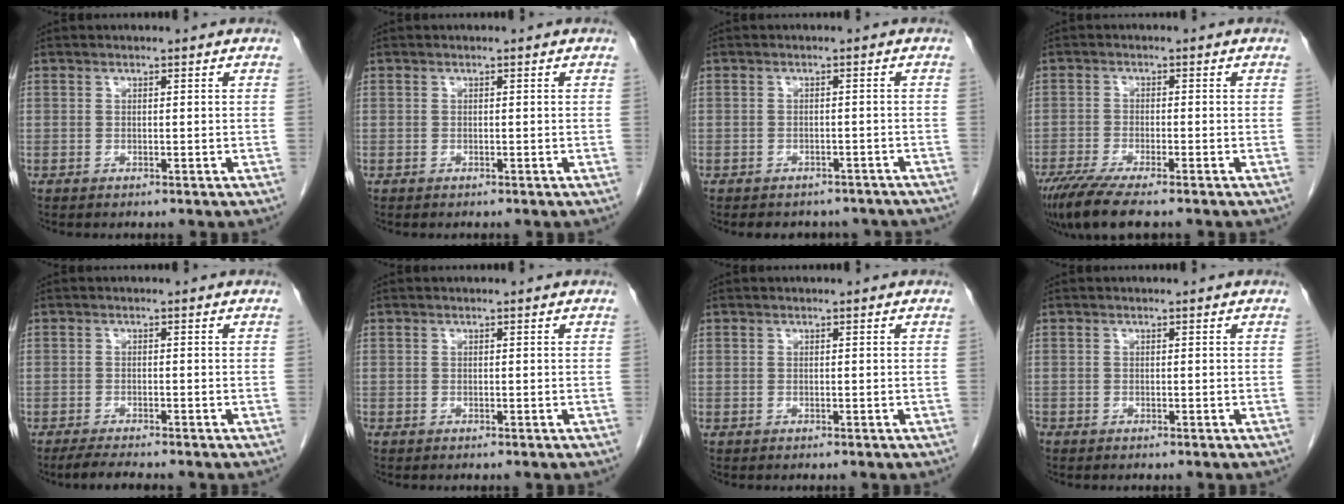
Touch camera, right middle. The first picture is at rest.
{"total": 0.0}
{"total": 8.7, "force": [-7.6, 3.7, 2.1], "torque": [-0.026, 0.005, -0.076]}
{"total": 8.5, "force": [-6.6, 0.9, 5.2], "torque": [-0.089, -0.021, -0.113]}
{"total": 3.3, "force": [-2.9, 0.1, 1.7], "torque": [-0.033, -0.011, -0.049]}
{"total": 0.0}
{"total": 0.0}
{"total": 0.0}